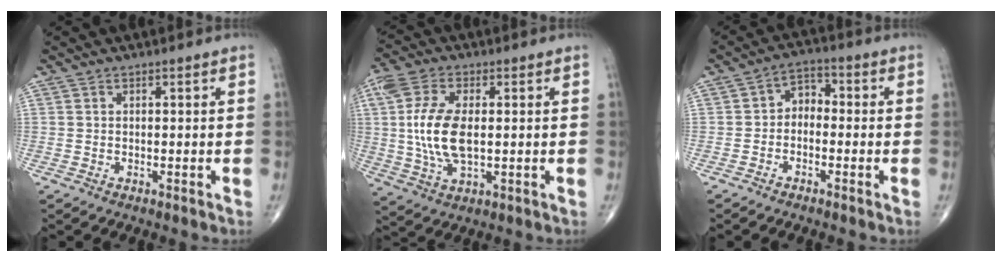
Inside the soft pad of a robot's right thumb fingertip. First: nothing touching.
{"total": 12.3, "force": [0.7, 6.2, 10.6], "torque": [-0.237, -0.002, 0.017]}
{"total": 4.5, "force": [-0.9, 3.2, 2.9], "torque": [-0.030, 0.026, -0.030]}